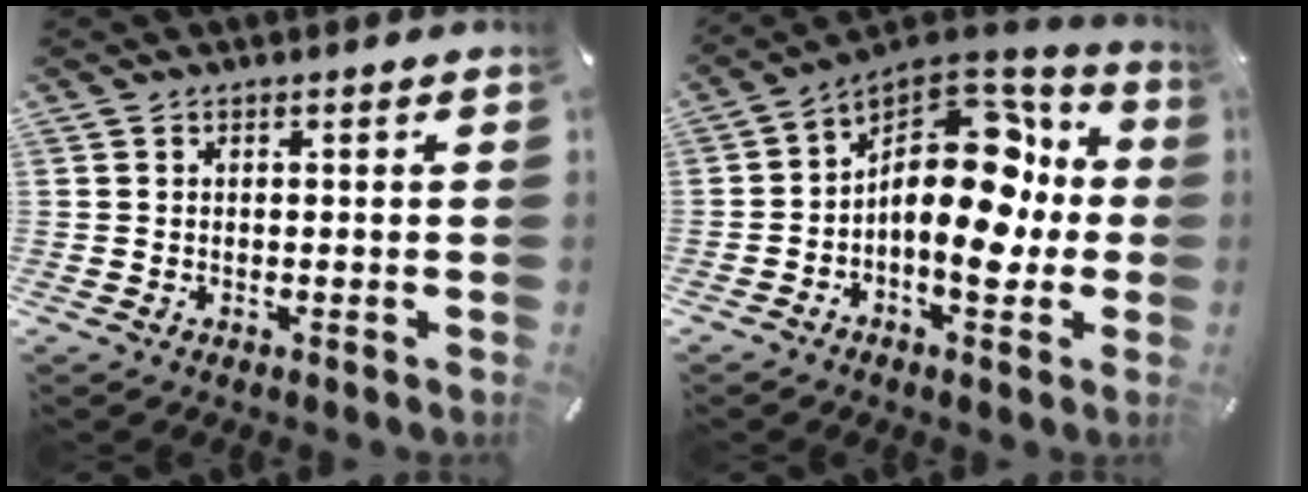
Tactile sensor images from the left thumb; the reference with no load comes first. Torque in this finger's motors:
{"motor_torque": [0.90, 2.29, 0.41, 0.17, 0.43]}